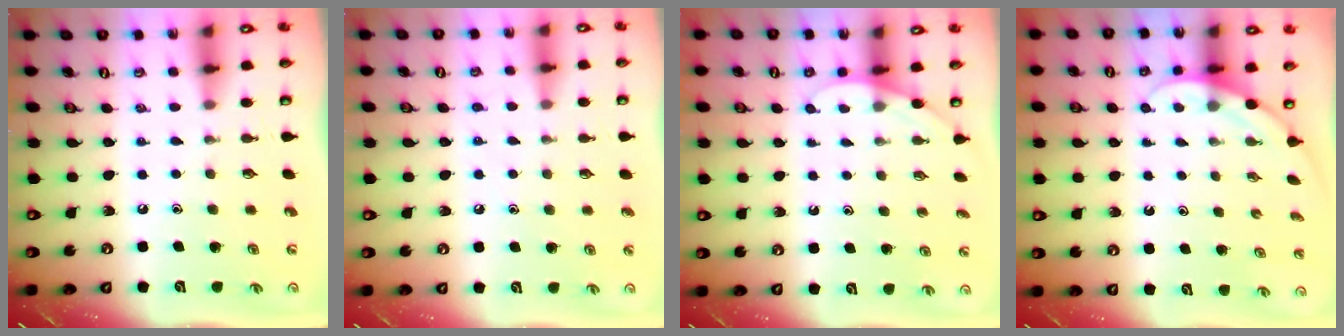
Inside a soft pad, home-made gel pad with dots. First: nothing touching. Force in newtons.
{"total": 4.7, "press": 4.6, "slide": 0.5}
{"total": 3.2, "press": 3.2, "slide": 0.3}
{"total": 3.3, "press": 3.3, "slide": 0.2}